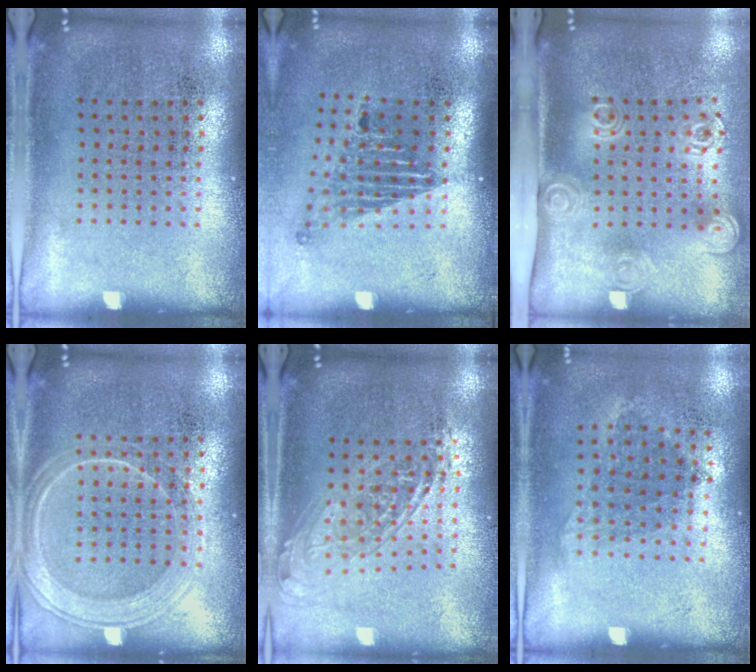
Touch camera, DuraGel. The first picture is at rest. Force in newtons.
{"total": 1.7, "press": 1.1, "slide": 1.2}
{"total": 2.0, "press": 1.4, "slide": 1.5}
{"total": 2.6, "press": 2.5, "slide": 0.6}
{"total": 1.7, "press": 1.4, "slide": 1.0}
{"total": 1.0, "press": 0.8, "slide": 0.6}